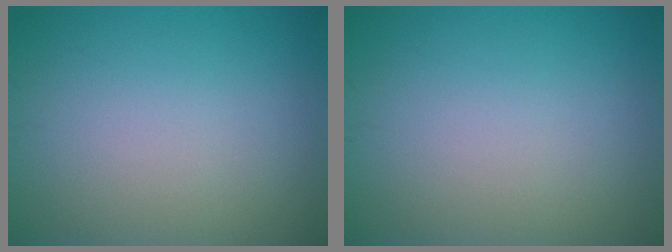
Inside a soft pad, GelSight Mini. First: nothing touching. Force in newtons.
{"total": 0.0}